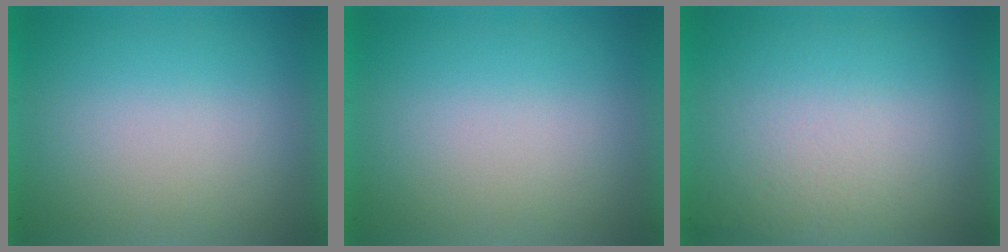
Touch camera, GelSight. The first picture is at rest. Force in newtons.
{"total": 0.0}
{"total": 3.6}